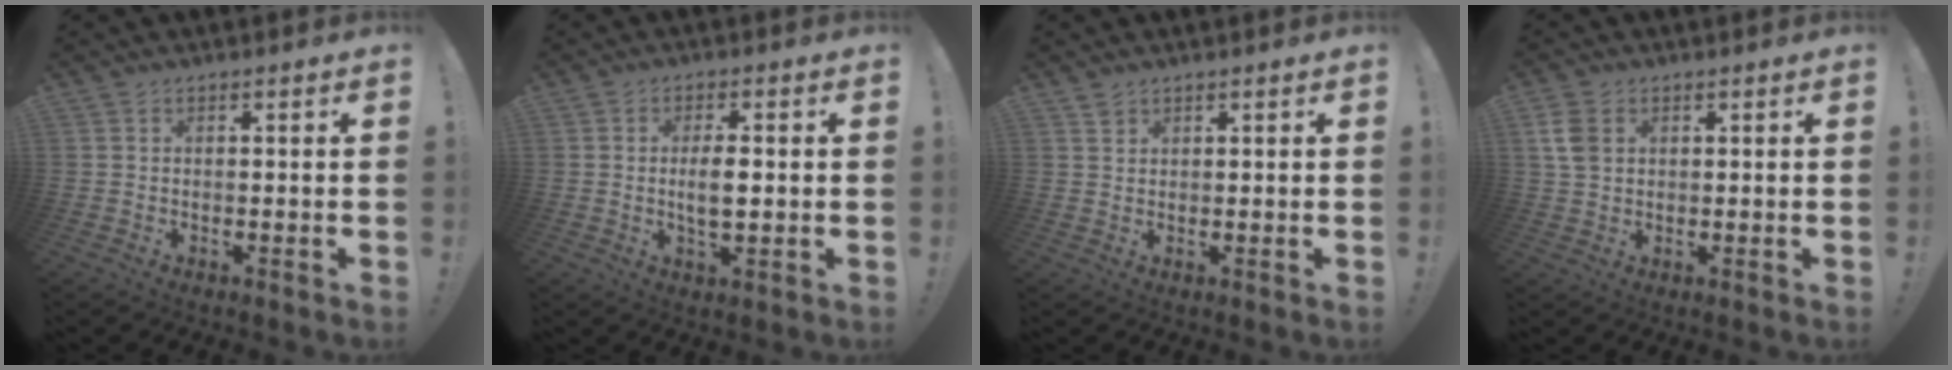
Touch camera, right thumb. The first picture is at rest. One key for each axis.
{"total": 5.6, "fx": -0.1, "fy": 2.3, "fz": 5.1, "tx": -0.092, "ty": -0.003, "tz": -0.009}
{"total": 1.6, "fx": 1.3, "fy": 0.8, "fz": 0.4, "tx": 0.006, "ty": -0.010, "tz": 0.023}
{"total": 6.2, "fx": 1.9, "fy": 4.3, "fz": 4.1, "tx": -0.086, "ty": 0.000, "tz": 0.039}